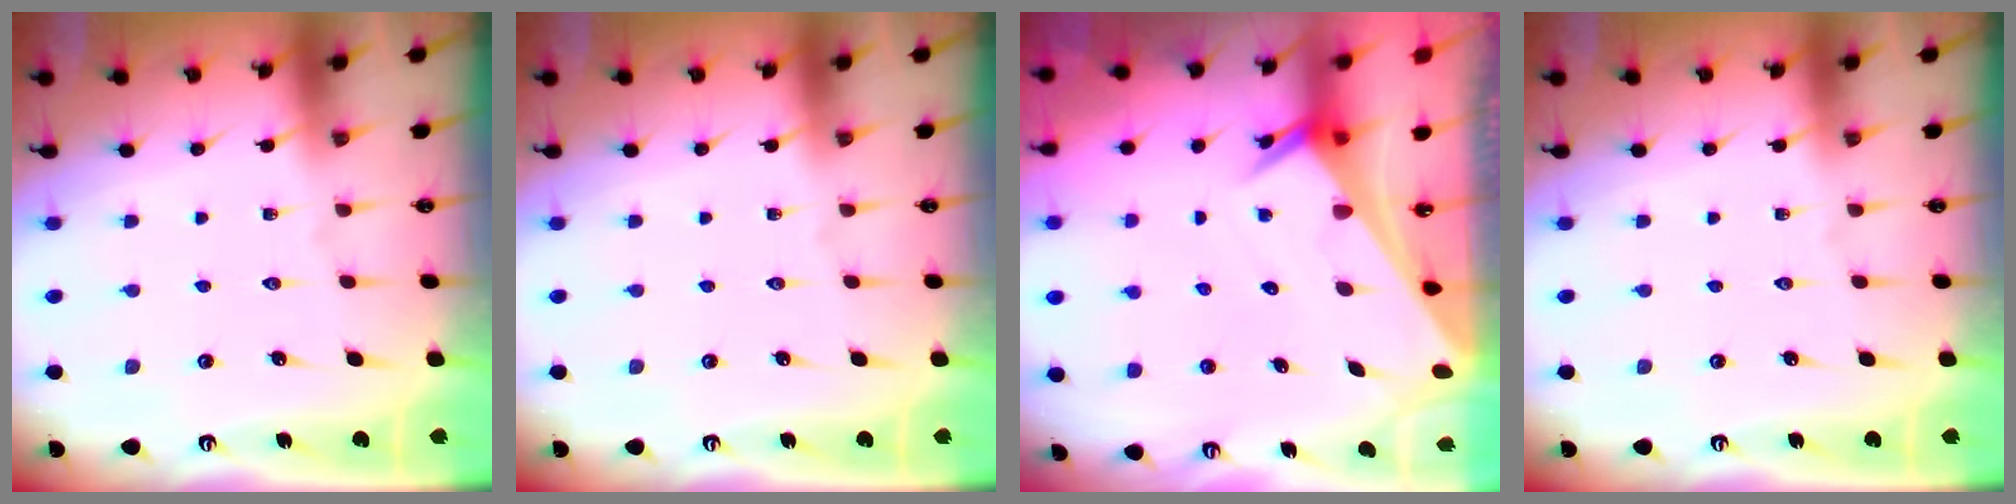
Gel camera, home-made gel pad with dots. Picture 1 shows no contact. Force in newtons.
{"total": 0.0}
{"total": 2.9, "press": 2.9, "slide": 0.2}
{"total": 0.0}